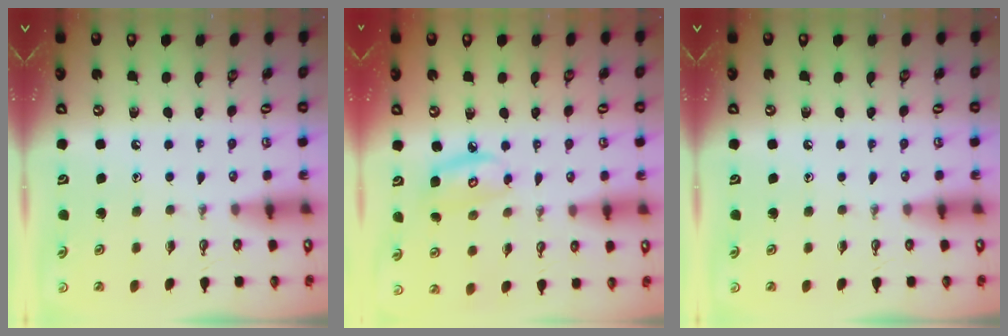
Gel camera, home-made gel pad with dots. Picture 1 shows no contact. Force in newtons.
{"total": 6.1, "press": 6.1, "slide": 0.4}
{"total": 0.0}